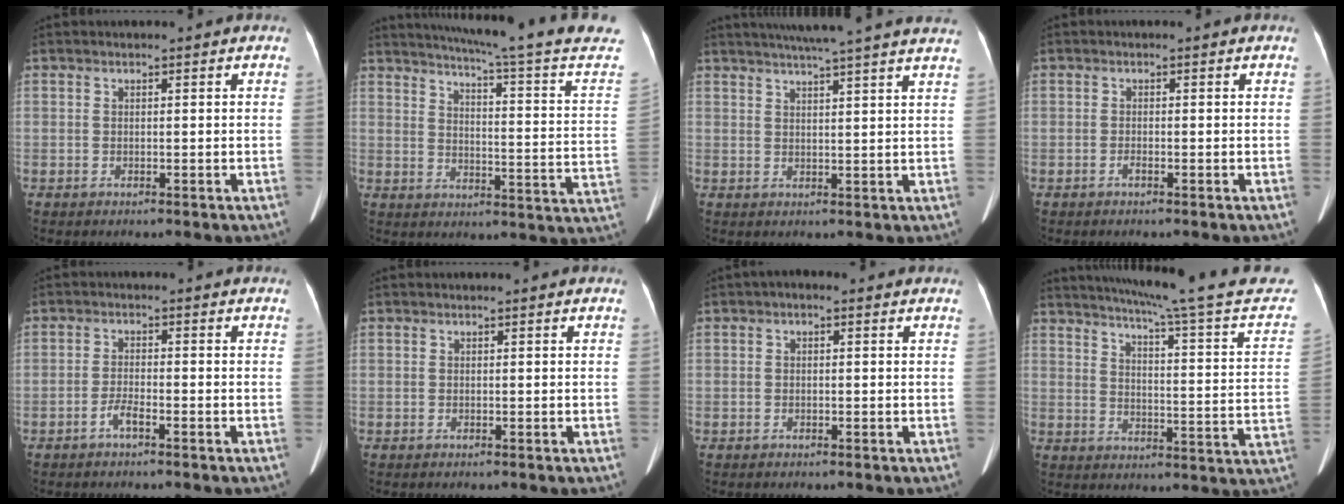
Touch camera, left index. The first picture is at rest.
{"total": 22.1, "force": [19.2, -1.9, 10.9], "torque": [-0.171, -0.075, 0.230]}
{"total": 15.8, "force": [13.8, -1.0, 7.7], "torque": [-0.129, 0.005, 0.171]}
{"total": 0.6, "force": [-0.5, 0.0, 0.3], "torque": [-0.009, -0.001, -0.010]}
{"total": 2.2, "force": [-1.6, 0.2, 1.5], "torque": [-0.034, -0.001, -0.033]}
{"total": 0.0}
{"total": 0.9, "force": [0.1, 0.6, 0.7], "torque": [-0.009, 0.007, -0.005]}
{"total": 24.6, "force": [21.9, 0.1, 11.2], "torque": [-0.162, -0.059, 0.264]}